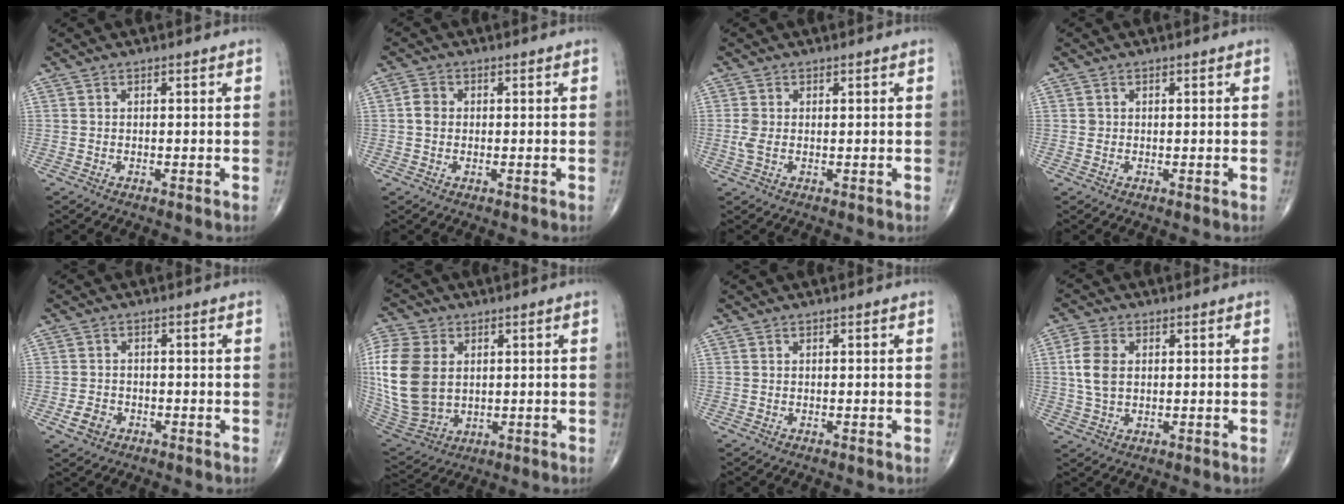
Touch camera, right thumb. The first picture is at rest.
{"total": 2.6, "force": [0.0, 2.2, 1.4], "torque": [-0.021, 0.005, -0.006]}
{"total": 2.5, "force": [0.1, 1.5, 2.0], "torque": [-0.057, 0.007, 0.003]}
{"total": 0.6, "force": [0.1, 0.6, 0.1], "torque": [0.002, 0.001, 0.002]}
{"total": 3.3, "force": [-1.5, 2.5, 1.4], "torque": [-0.020, 0.011, -0.025]}
{"total": 17.7, "force": [2.2, 12.8, 12.1], "torque": [-0.268, -0.013, 0.055]}
{"total": 0.0}
{"total": 6.3, "force": [1.0, 4.1, 4.7], "torque": [-0.099, 0.003, 0.018]}